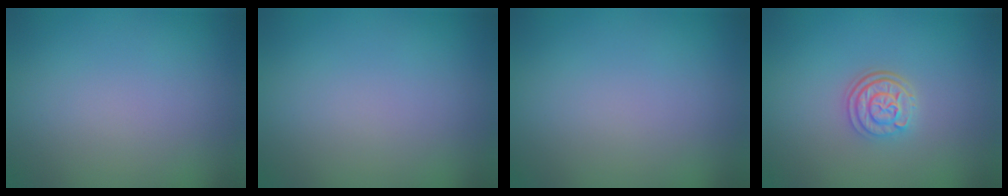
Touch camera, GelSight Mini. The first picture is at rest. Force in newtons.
{"total": 0.0}
{"total": 0.0}
{"total": 3.0, "press": 2.4, "slide": 1.8}